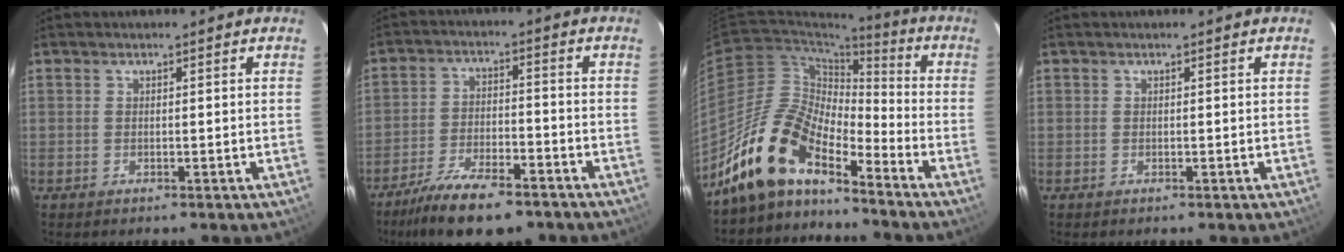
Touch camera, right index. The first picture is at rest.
{"total": 13.9, "force": [-10.7, 4.4, 7.7], "torque": [-0.169, -0.019, -0.181]}
{"total": 13.7, "force": [-11.5, 4.4, 6.1], "torque": [-0.110, 0.013, -0.232]}
{"total": 0.0}